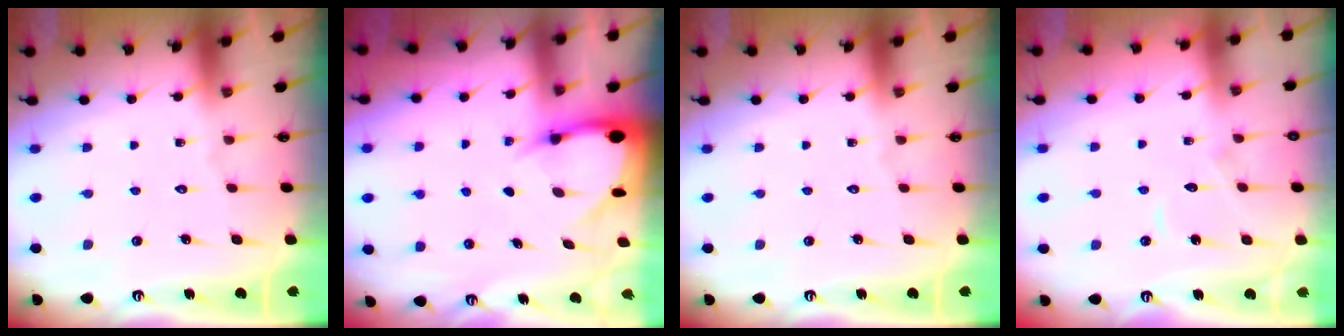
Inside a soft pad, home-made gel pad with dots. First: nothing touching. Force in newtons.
{"total": 4.0, "press": 4.0, "slide": 0.6}
{"total": 0.0}
{"total": 6.1, "press": 6.0, "slide": 0.7}